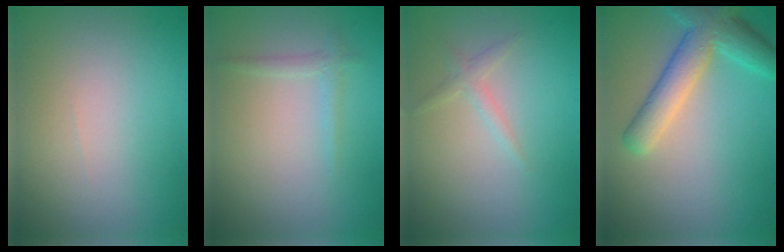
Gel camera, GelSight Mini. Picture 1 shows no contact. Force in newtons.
{"total": 1.1, "press": 1.1, "slide": 0.1}
{"total": 1.3, "press": 1.3, "slide": 0.0}
{"total": 5.8, "press": 5.8, "slide": 0.3}